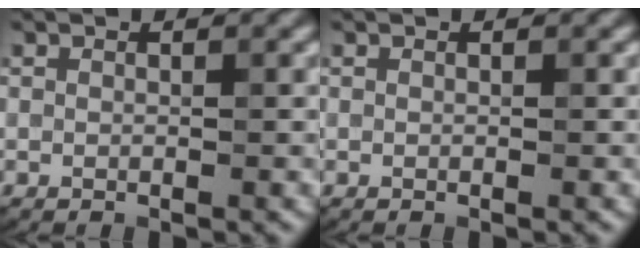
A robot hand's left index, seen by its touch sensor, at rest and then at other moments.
{"total": 0.0}